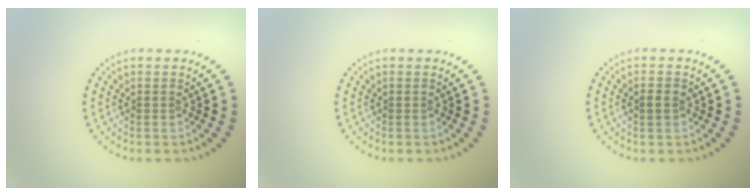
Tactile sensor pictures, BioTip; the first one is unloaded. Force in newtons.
{"total": 0.0}
{"total": 1.2, "press": 1.2, "slide": 0.1}